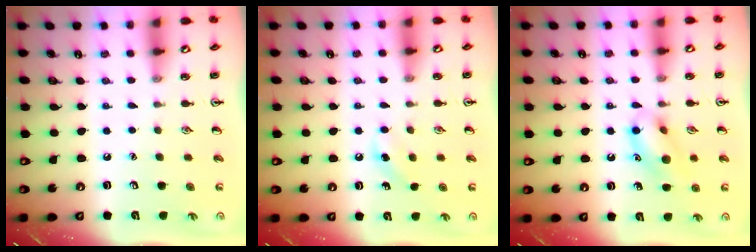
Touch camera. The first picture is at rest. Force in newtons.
{"total": 5.7, "press": 5.4, "slide": 1.9}
{"total": 11.9, "press": 11.7, "slide": 2.1}